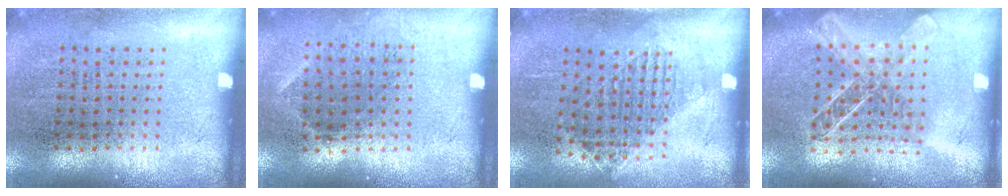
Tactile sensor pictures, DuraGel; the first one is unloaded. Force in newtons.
{"total": 0.8, "press": 0.7, "slide": 0.5}
{"total": 1.2, "press": 1.1, "slide": 0.5}
{"total": 1.9, "press": 1.6, "slide": 1.0}